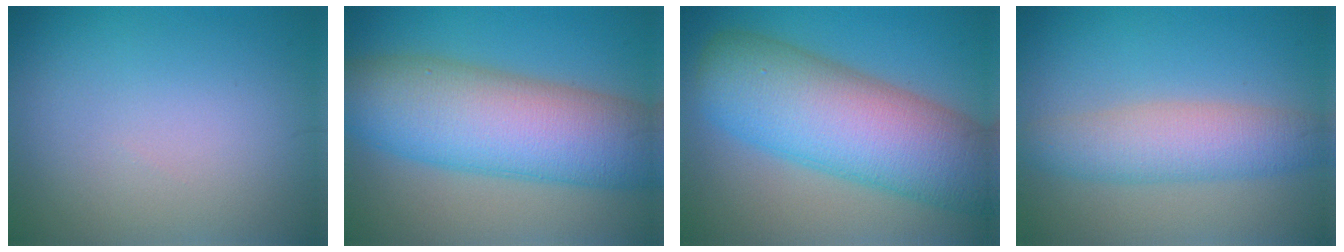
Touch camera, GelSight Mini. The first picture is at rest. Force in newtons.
{"total": 11.6, "press": 11.6, "slide": 0.1}
{"total": 12.0, "press": 12.0, "slide": 0.5}
{"total": 5.1, "press": 5.1, "slide": 0.0}